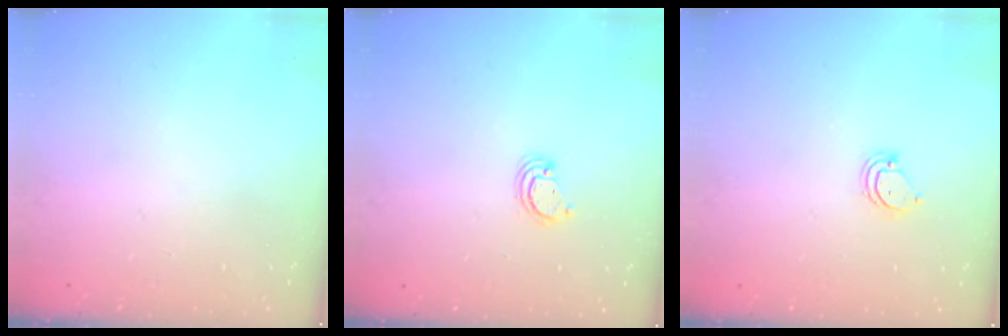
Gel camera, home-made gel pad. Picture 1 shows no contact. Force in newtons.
{"total": 2.3, "press": 2.3, "slide": 0.2}
{"total": 3.3, "press": 3.3, "slide": 0.4}